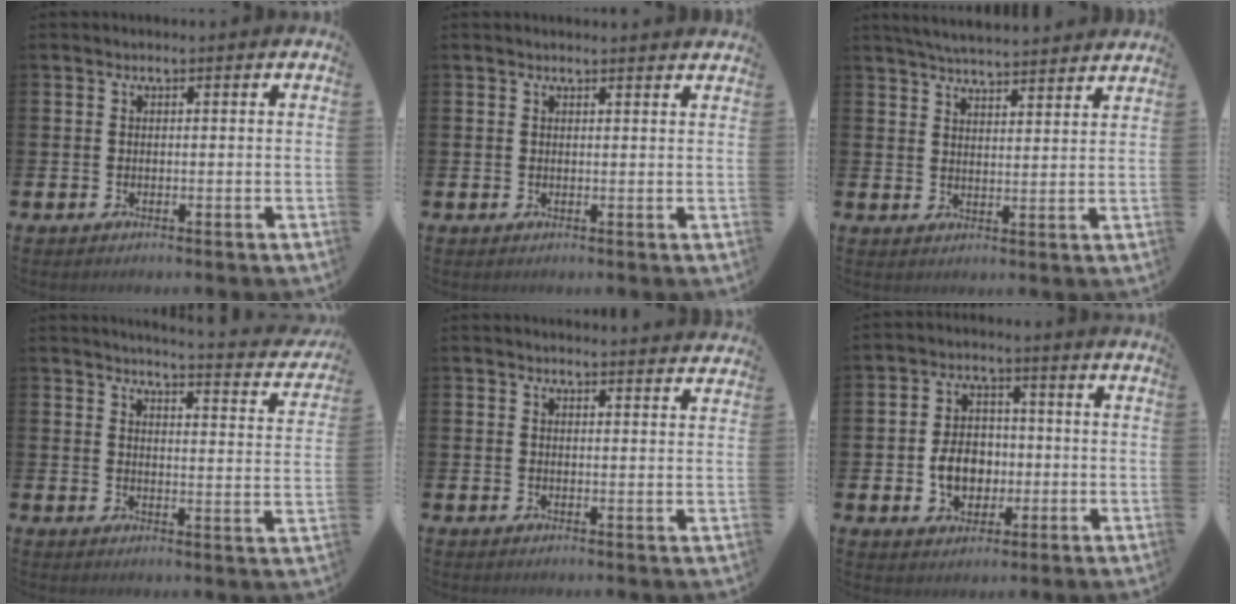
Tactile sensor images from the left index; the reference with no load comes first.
{"total": 1.1, "force": [1.0, -0.1, 0.0], "torque": [0.015, -0.009, 0.016]}
{"total": 5.2, "force": [5.2, 0.0, 0.6], "torque": [-0.016, -0.034, 0.091]}
{"total": 3.9, "force": [3.8, -0.1, 0.7], "torque": [-0.011, -0.040, 0.057]}
{"total": 2.4, "force": [2.3, -0.1, -0.2], "torque": [0.016, -0.021, 0.039]}
{"total": 5.9, "force": [-0.9, 4.7, 3.4], "torque": [-0.050, 0.006, -0.024]}